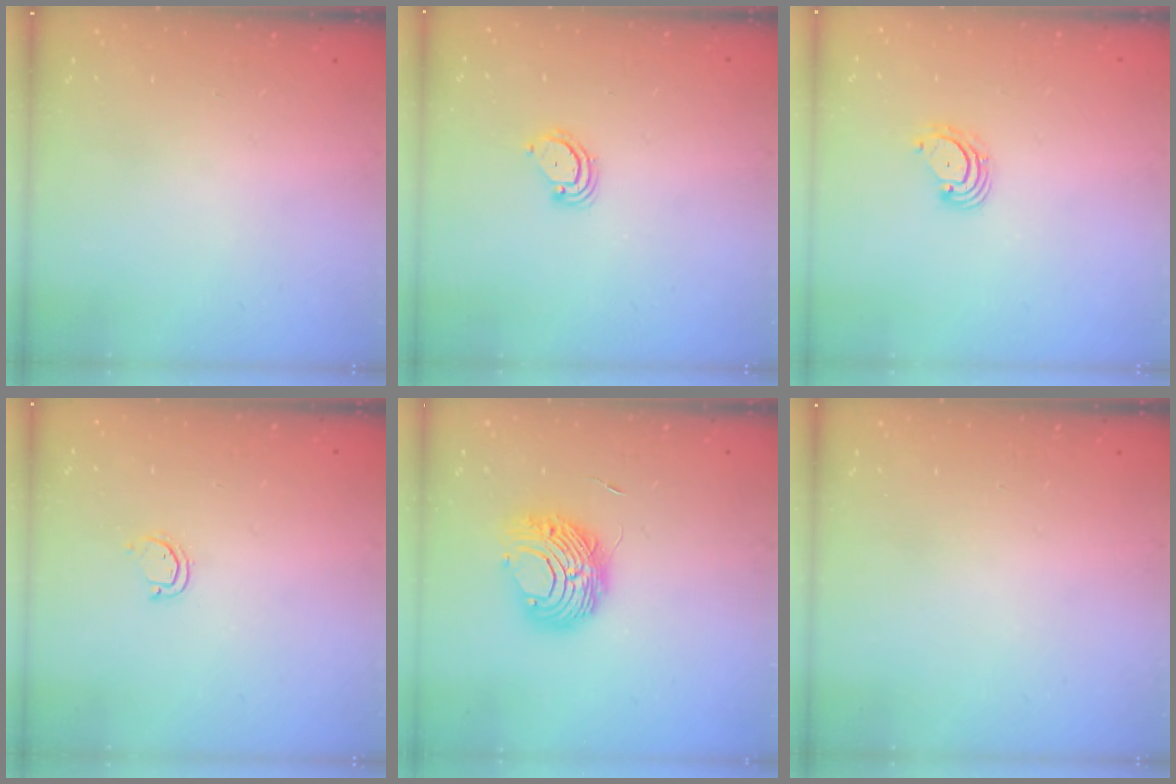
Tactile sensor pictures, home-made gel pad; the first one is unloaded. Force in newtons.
{"total": 3.2, "press": 3.2, "slide": 0.3}
{"total": 3.5, "press": 3.5, "slide": 0.4}
{"total": 3.2, "press": 3.2, "slide": 0.2}
{"total": 9.2, "press": 9.2, "slide": 0.5}
{"total": 0.0}